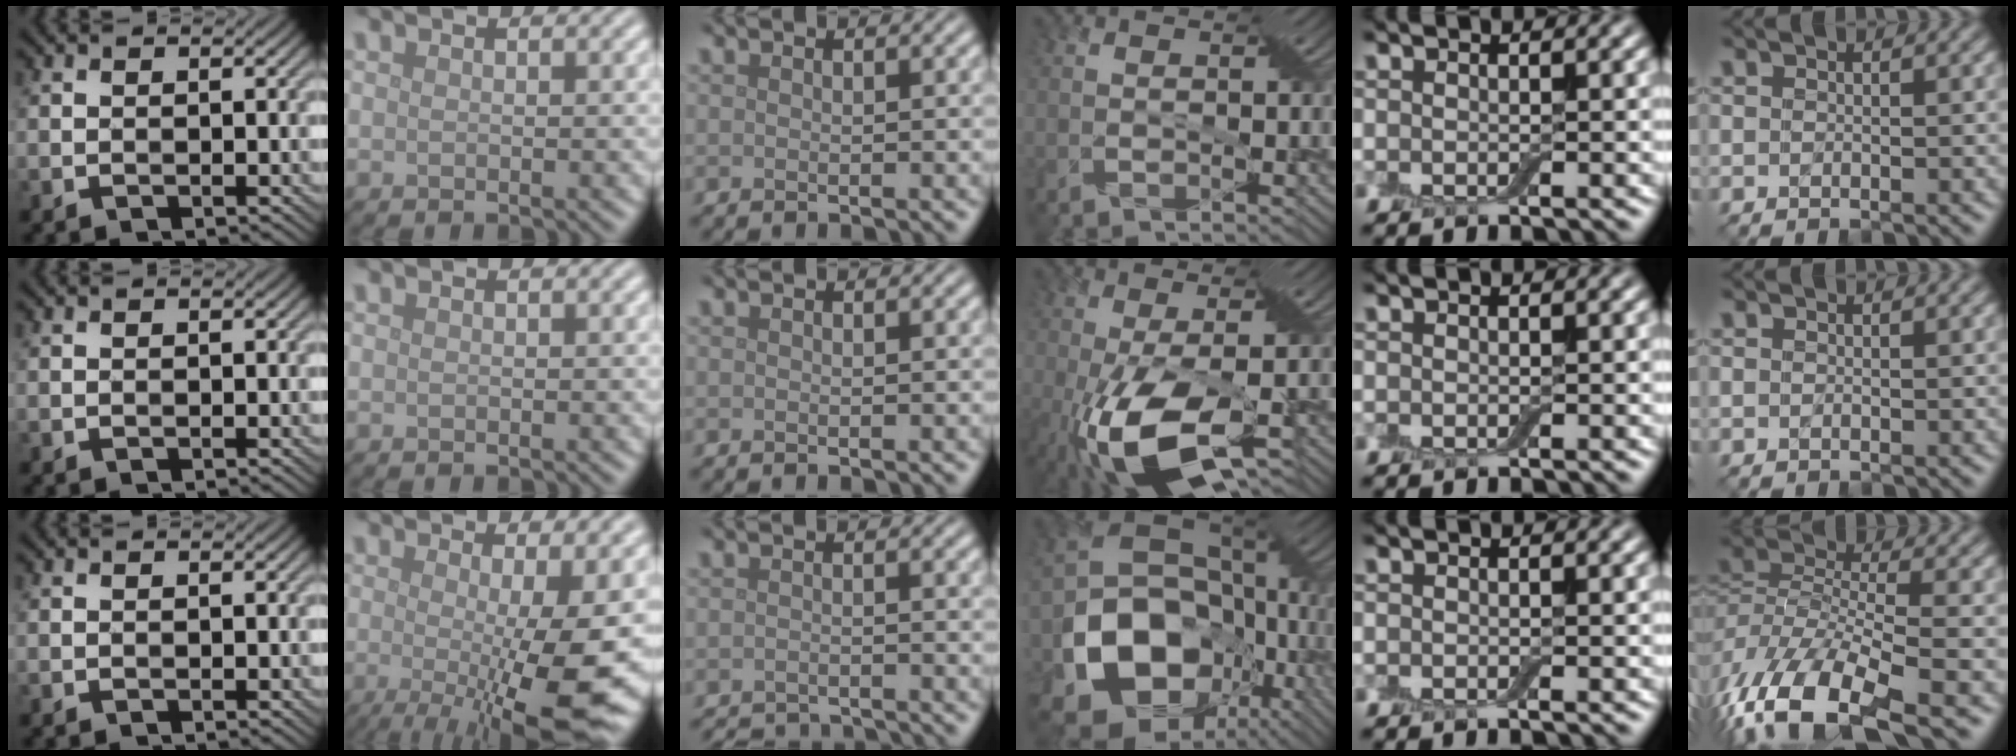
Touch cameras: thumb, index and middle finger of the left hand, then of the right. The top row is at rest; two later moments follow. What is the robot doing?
{"motion": "cut", "object": "cling film"}